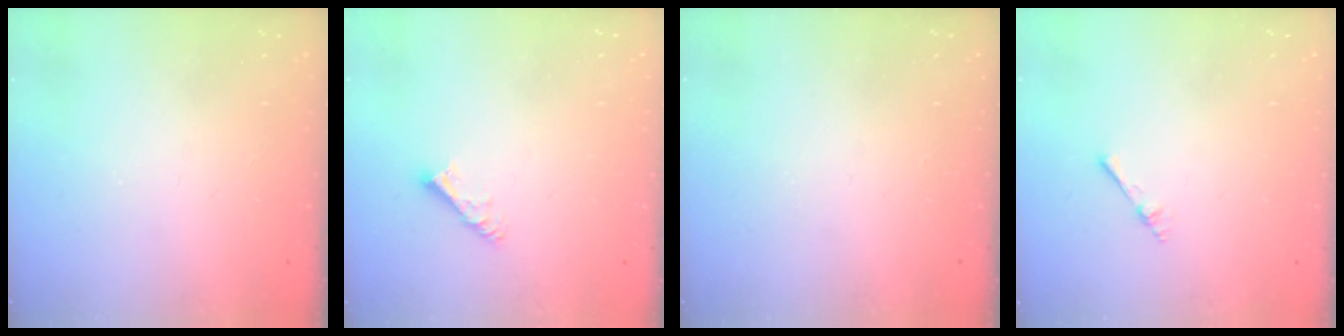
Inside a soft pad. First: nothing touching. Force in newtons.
{"total": 4.4, "press": 4.4, "slide": 0.1}
{"total": 0.0}
{"total": 2.2, "press": 2.1, "slide": 0.3}